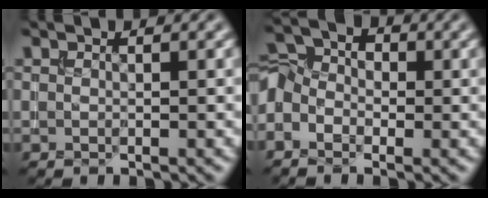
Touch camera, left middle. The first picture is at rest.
{"total": 5.0, "force": [-1.6, 3.8, 2.8], "torque": [-0.051, 0.014, -0.039]}